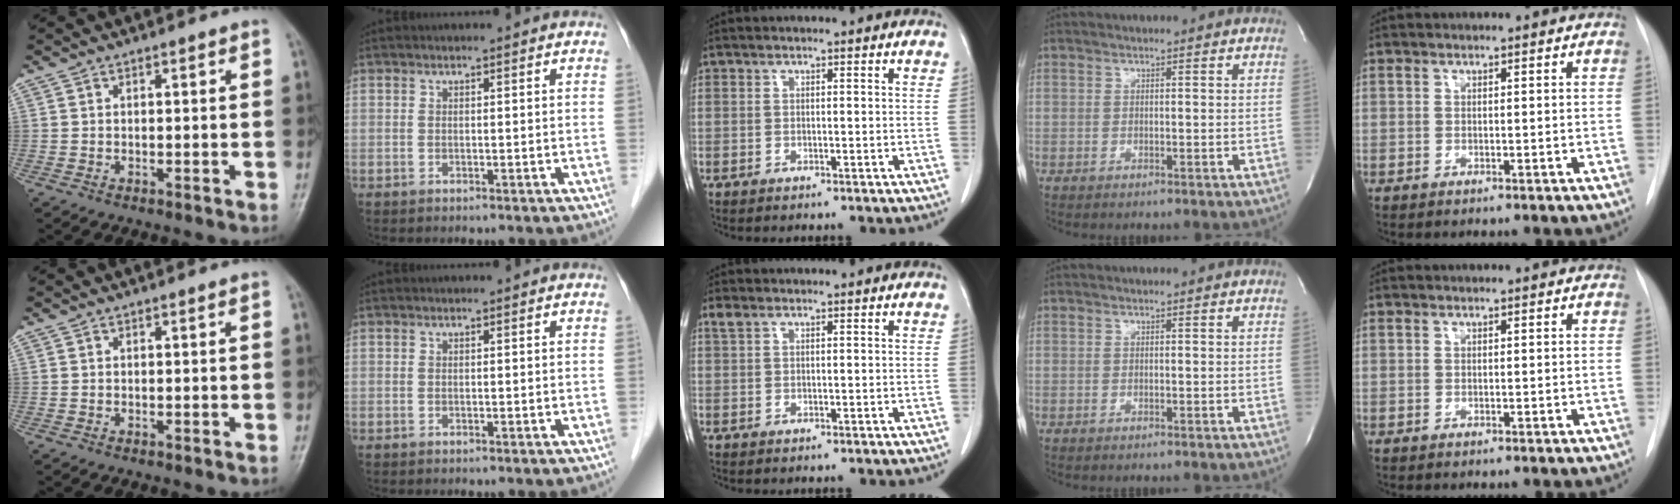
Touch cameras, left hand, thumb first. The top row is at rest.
{"middle": {"total": 1.3, "force": [0.9, 0.6, 0.6], "torque": [-0.019, 0.013, 0.021]}}